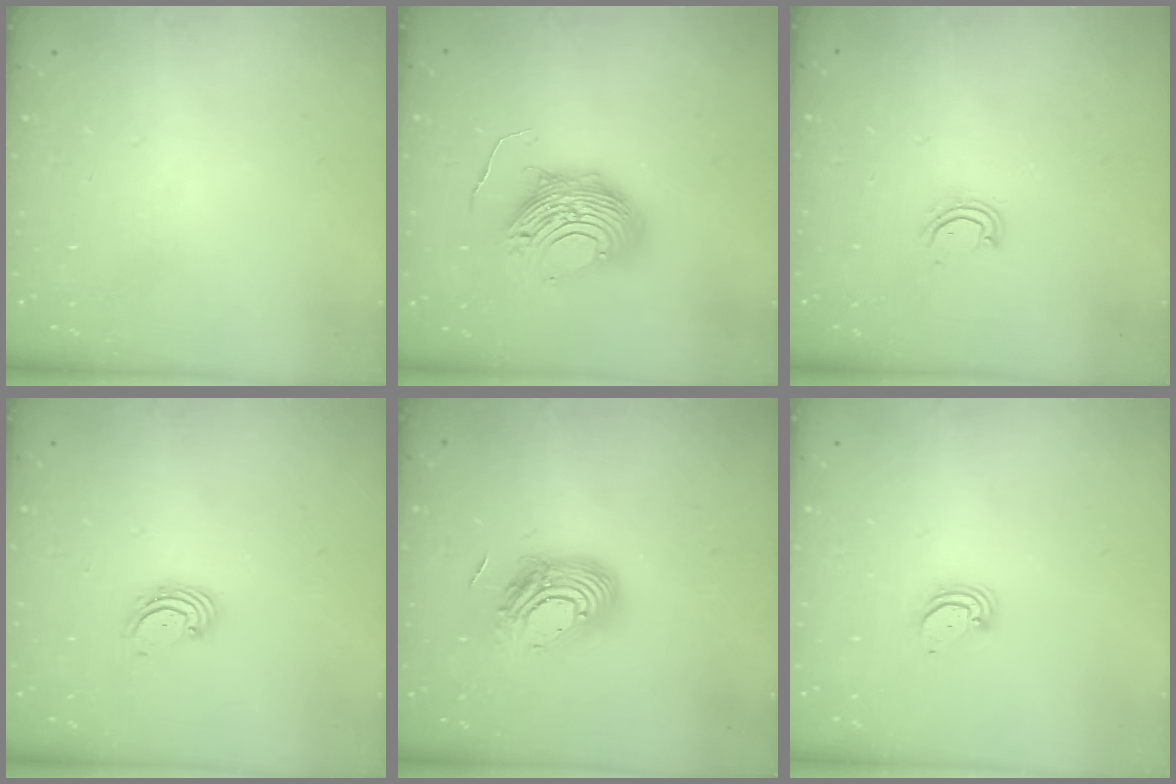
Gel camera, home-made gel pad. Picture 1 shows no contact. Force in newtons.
{"total": 13.5, "press": 13.4, "slide": 1.4}
{"total": 3.5, "press": 3.4, "slide": 0.3}
{"total": 1.8, "press": 1.7, "slide": 0.7}
{"total": 14.8, "press": 14.7, "slide": 1.0}
{"total": 2.0, "press": 2.0, "slide": 0.1}